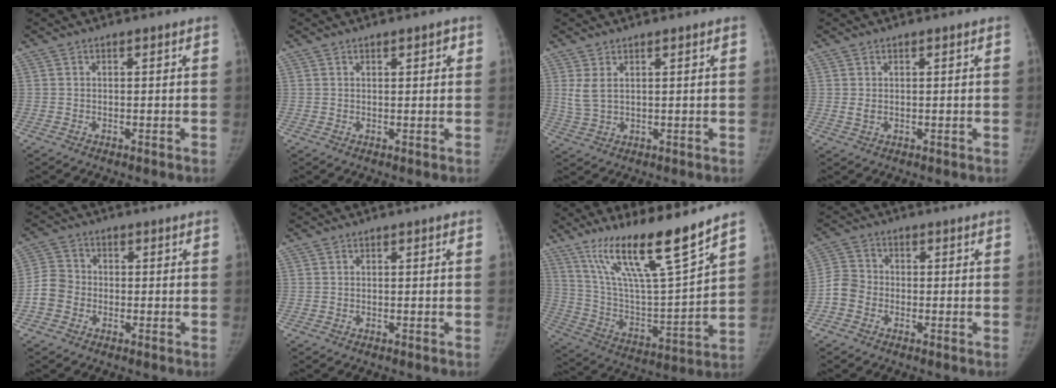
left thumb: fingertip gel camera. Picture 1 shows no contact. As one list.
[{"total": 1.8, "force": [1.0, 0.6, 1.4], "torque": [-0.014, -0.002, 0.012]}, {"total": 3.8, "force": [1.6, 1.8, 2.9], "torque": [-0.063, -0.006, 0.043]}, {"total": 1.5, "force": [0.5, 0.8, 1.2], "torque": [-0.024, -0.002, 0.016]}, {"total": 5.1, "force": [-1.5, 4.5, 2.0], "torque": [-0.028, 0.013, -0.038]}, {"total": 0.0}, {"total": 19.6, "force": [14.1, 2.0, 13.4], "torque": [-0.213, -0.075, 0.260]}, {"total": 4.5, "force": [-1.7, 3.8, 1.7], "torque": [-0.026, 0.011, -0.044]}]